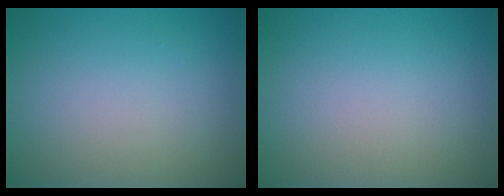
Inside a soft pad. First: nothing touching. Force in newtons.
{"total": 0.0}